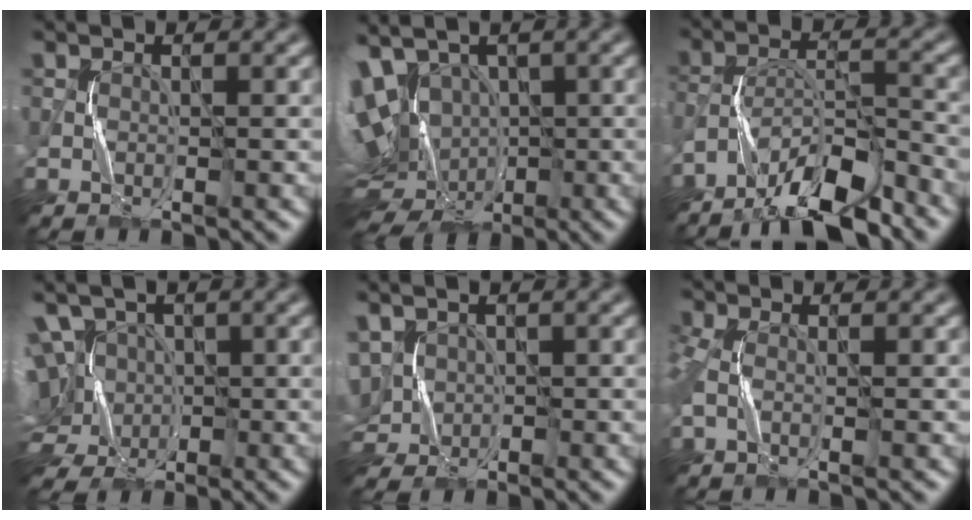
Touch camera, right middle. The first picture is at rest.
{"total": 13.5, "force": [-1.0, 9.4, 9.7], "torque": [-0.167, 0.004, 0.014]}
{"total": 8.4, "force": [-6.7, 1.9, 4.7], "torque": [-0.080, 0.005, -0.124]}
{"total": 10.1, "force": [-0.1, 8.1, 6.1], "torque": [-0.117, 0.019, -0.037]}
{"total": 5.8, "force": [0.4, 4.3, 3.9], "torque": [-0.094, -0.004, 0.011]}
{"total": 2.4, "force": [-0.1, 1.0, 2.2], "torque": [-0.052, 0.002, -0.009]}